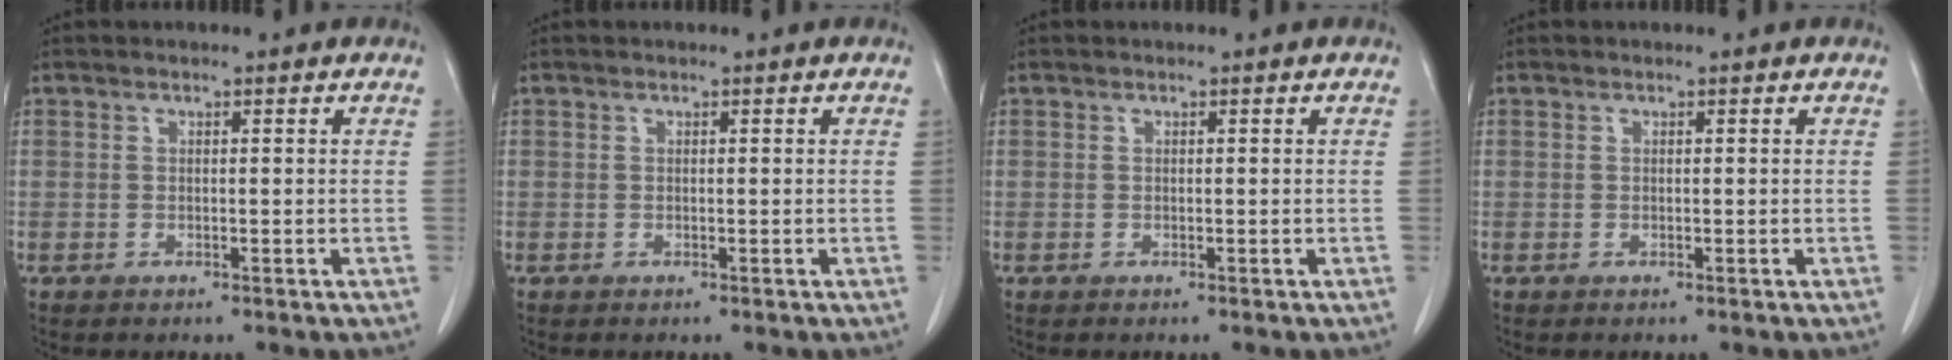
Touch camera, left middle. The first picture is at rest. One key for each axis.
{"total": 0.0}
{"total": 0.0}
{"total": 0.0}